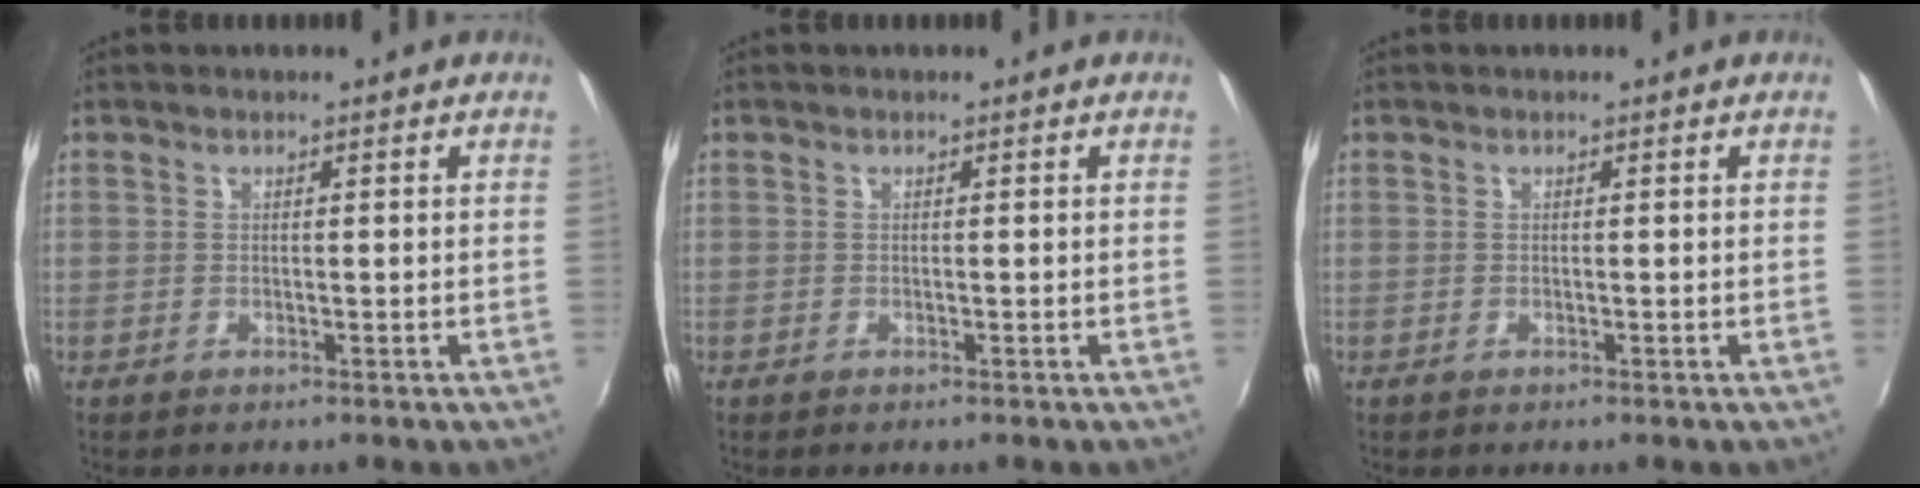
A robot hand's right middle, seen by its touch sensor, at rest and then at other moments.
{"total": 0.0}
{"total": 0.0}